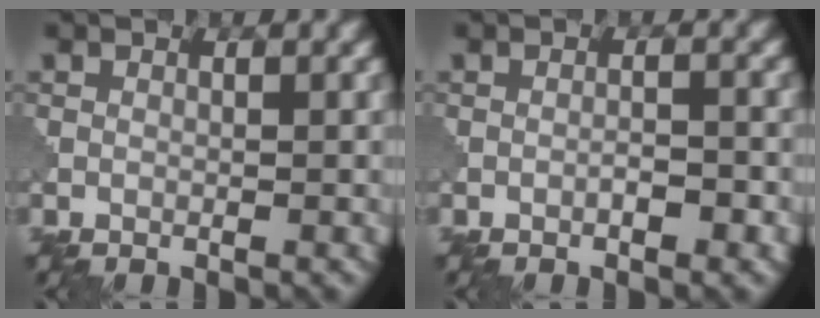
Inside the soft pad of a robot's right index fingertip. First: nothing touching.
{"total": 1.3, "force": [-0.6, 0.5, 1.0], "torque": [-0.018, 0.003, -0.010]}